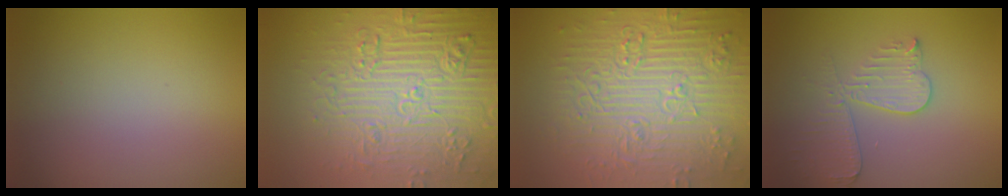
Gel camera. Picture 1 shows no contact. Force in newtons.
{"total": 7.8, "press": 7.6, "slide": 1.9}
{"total": 9.5, "press": 7.0, "slide": 6.4}
{"total": 3.5, "press": 3.5, "slide": 0.3}